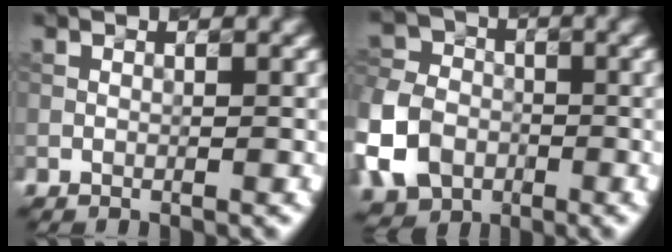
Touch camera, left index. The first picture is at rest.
{"total": 8.0, "force": [-3.0, 6.2, 4.0], "torque": [-0.099, -0.012, -0.073]}